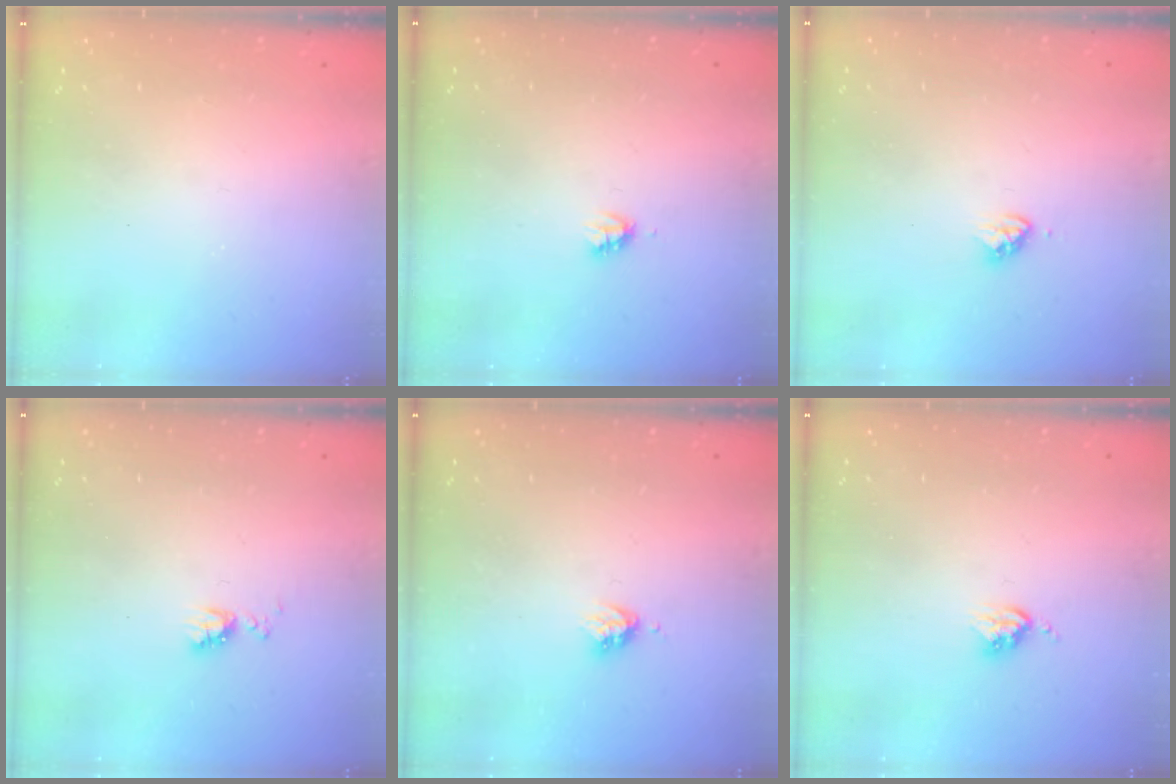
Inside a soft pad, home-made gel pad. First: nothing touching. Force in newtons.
{"total": 2.2, "press": 2.2, "slide": 0.3}
{"total": 3.4, "press": 3.3, "slide": 0.2}
{"total": 5.7, "press": 5.7, "slide": 0.8}
{"total": 3.2, "press": 3.2, "slide": 0.3}
{"total": 3.8, "press": 3.8, "slide": 0.5}